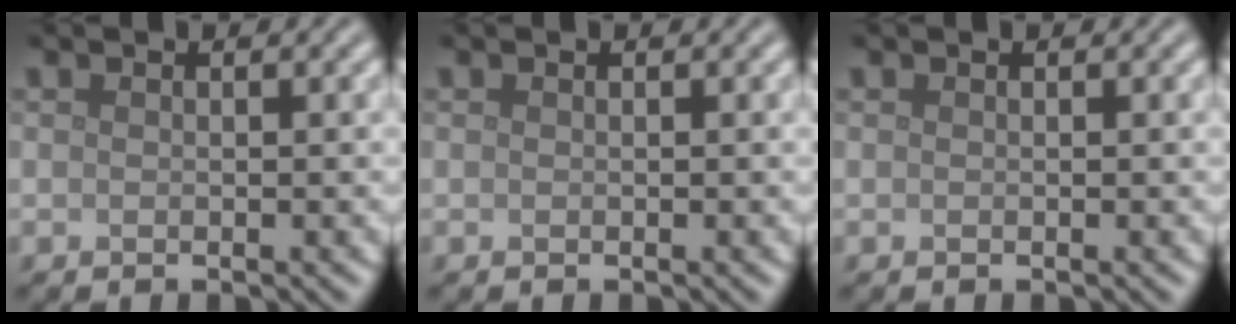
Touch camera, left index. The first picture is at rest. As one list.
[{"total": 0.0}, {"total": 0.0}]